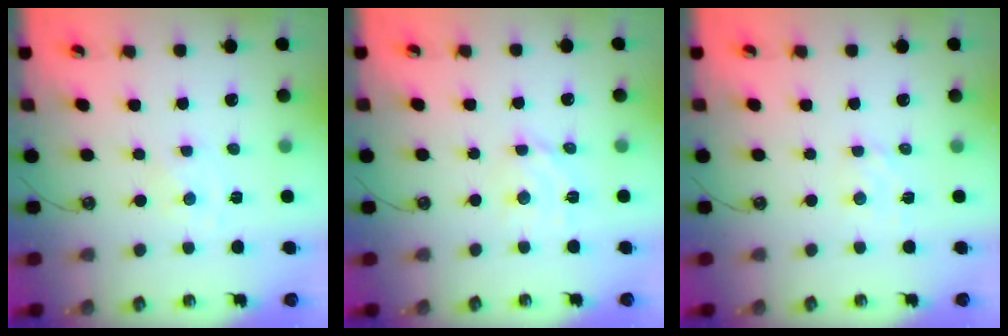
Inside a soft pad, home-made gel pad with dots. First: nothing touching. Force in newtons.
{"total": 6.8, "press": 6.8, "slide": 0.3}
{"total": 1.8, "press": 1.8, "slide": 0.3}